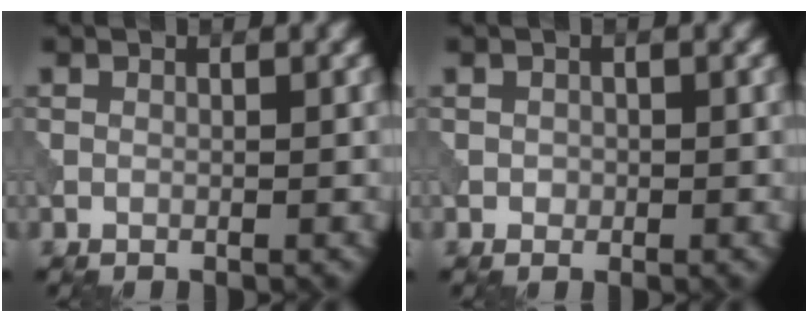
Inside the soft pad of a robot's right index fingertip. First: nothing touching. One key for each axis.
{"total": 0.6, "fx": 0.0, "fy": 0.6, "fz": 0.2, "tx": 0.000, "ty": -0.003, "tz": -0.003}